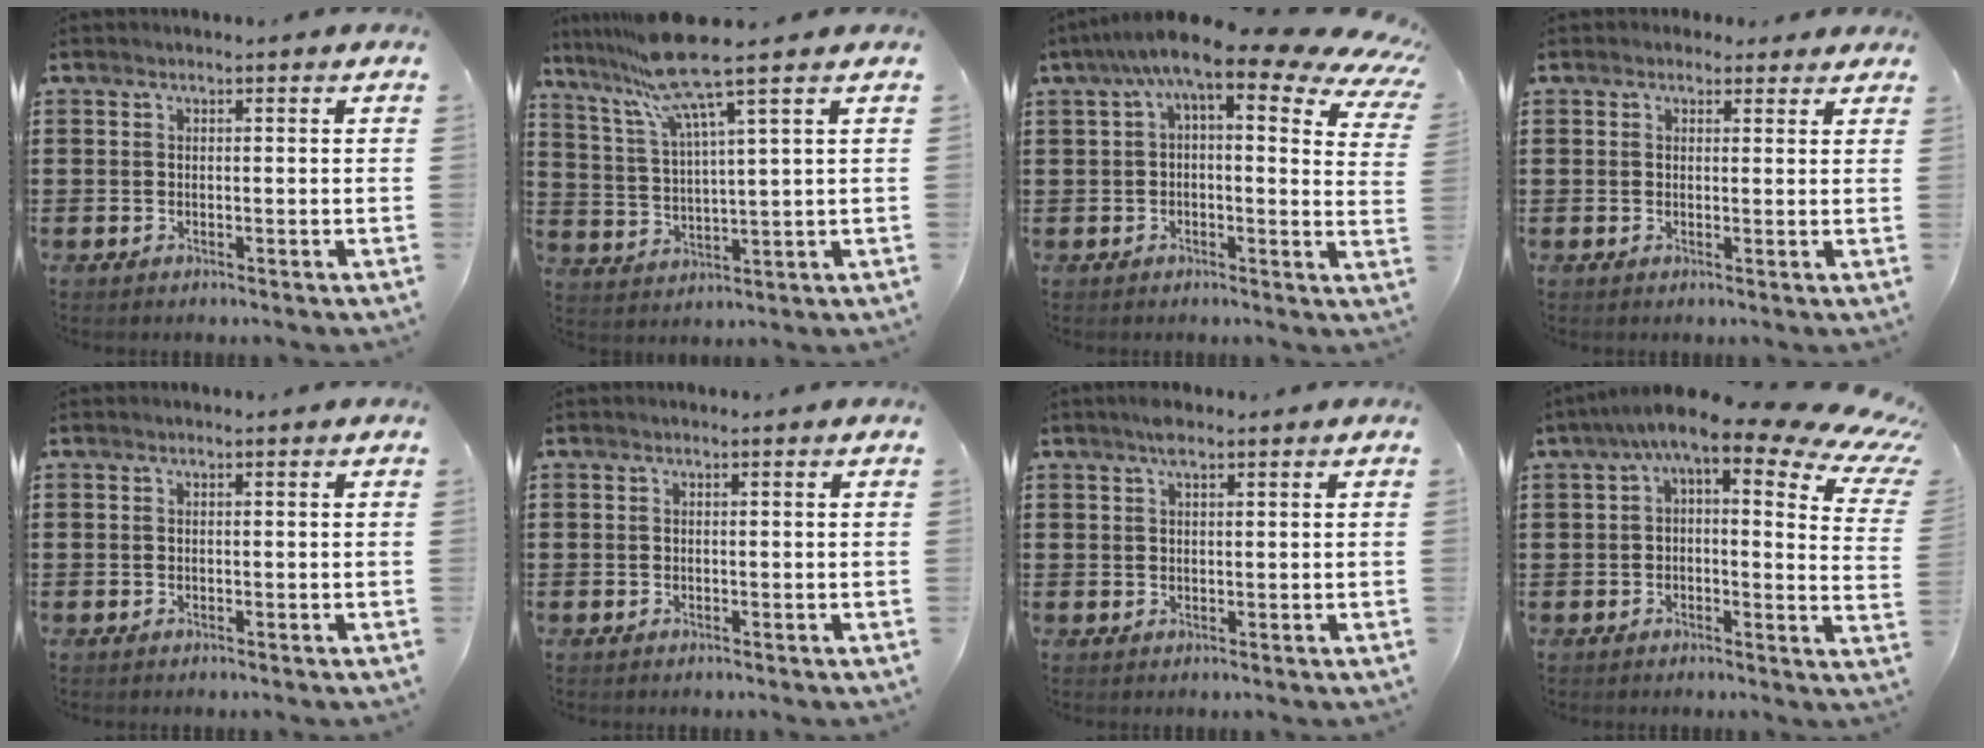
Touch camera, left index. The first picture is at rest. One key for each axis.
{"total": 10.2, "fx": 7.6, "fy": -0.1, "fz": 6.7, "tx": -0.165, "ty": -0.033, "tz": 0.126}
{"total": 9.3, "fx": 5.6, "fy": 1.8, "fz": 7.3, "tx": -0.141, "ty": -0.031, "tz": 0.090}
{"total": 1.7, "fx": 1.3, "fy": 1.1, "fz": 0.2, "tx": -0.001, "ty": 0.006, "tz": 0.023}
{"total": 0.0}
{"total": 0.0}
{"total": 2.5, "fx": 1.7, "fy": 0.8, "fz": 1.6, "tx": -0.036, "ty": 0.004, "tz": 0.031}
{"total": 9.1, "fx": 5.2, "fy": 2.0, "fz": 7.2, "tx": -0.136, "ty": -0.029, "tz": 0.084}